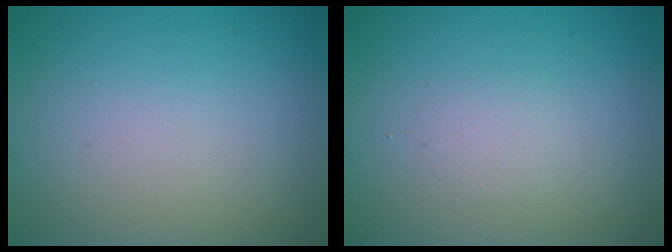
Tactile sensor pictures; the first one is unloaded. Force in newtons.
{"total": 2.6, "press": 2.6, "slide": 0.3}